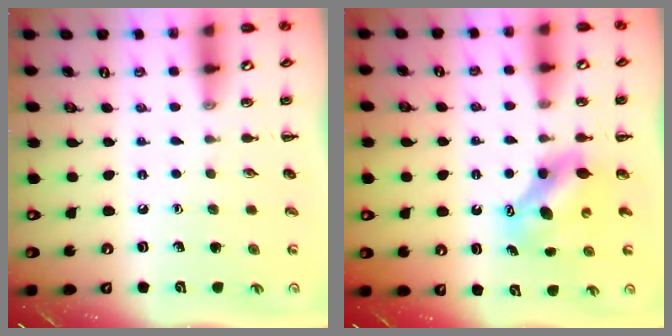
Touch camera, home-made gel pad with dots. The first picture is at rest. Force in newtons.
{"total": 7.1, "press": 7.0, "slide": 0.9}